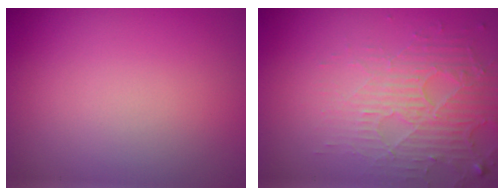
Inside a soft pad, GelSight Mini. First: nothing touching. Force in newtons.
{"total": 5.1, "press": 3.4, "slide": 3.8}